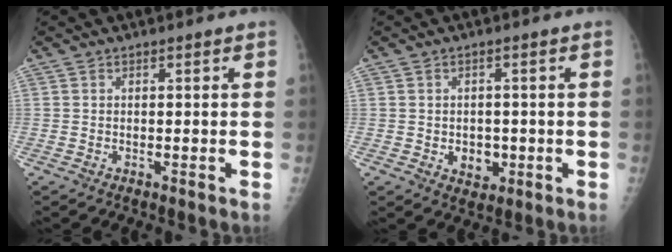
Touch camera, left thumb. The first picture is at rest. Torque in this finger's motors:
{"motor_torque": [-0.21, 0.23, 0.16, -0.12, 0.01]}